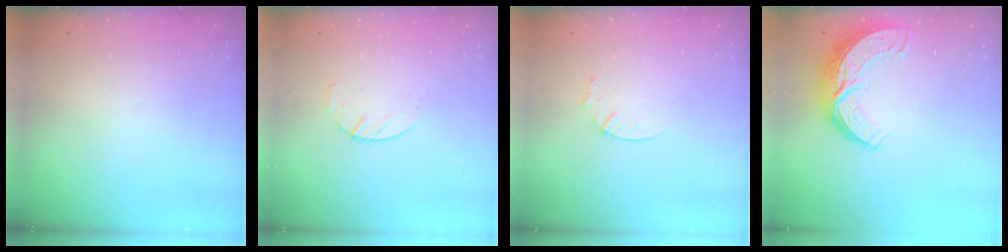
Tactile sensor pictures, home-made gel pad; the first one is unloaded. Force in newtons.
{"total": 2.4, "press": 2.3, "slide": 0.3}
{"total": 3.6, "press": 3.6, "slide": 0.4}
{"total": 11.4, "press": 11.4, "slide": 0.8}